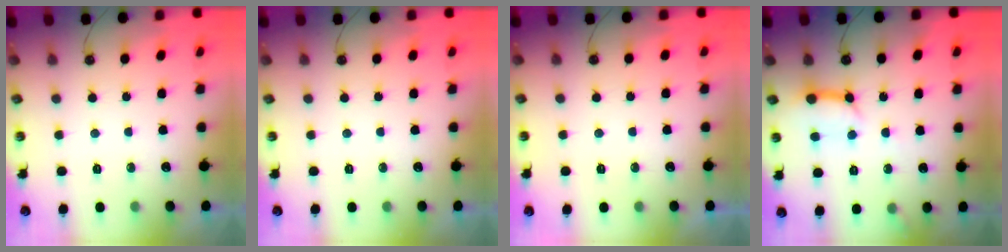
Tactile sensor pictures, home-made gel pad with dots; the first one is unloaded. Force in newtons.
{"total": 0.0}
{"total": 0.0}
{"total": 12.1, "press": 12.1, "slide": 1.1}